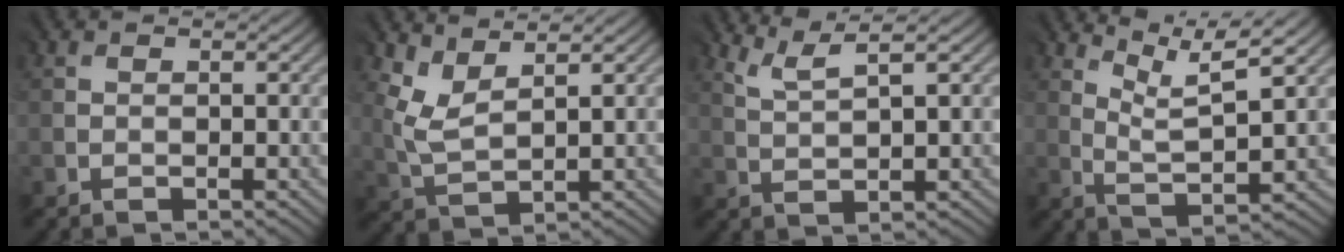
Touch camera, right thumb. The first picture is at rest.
{"total": 3.6, "force": [2.7, 1.2, 2.1], "torque": [-0.063, 0.000, 0.064]}
{"total": 2.8, "force": [2.3, -0.1, 1.7], "torque": [-0.036, 0.003, 0.058]}
{"total": 6.8, "force": [4.7, 0.7, 4.8], "torque": [-0.097, 0.000, 0.092]}